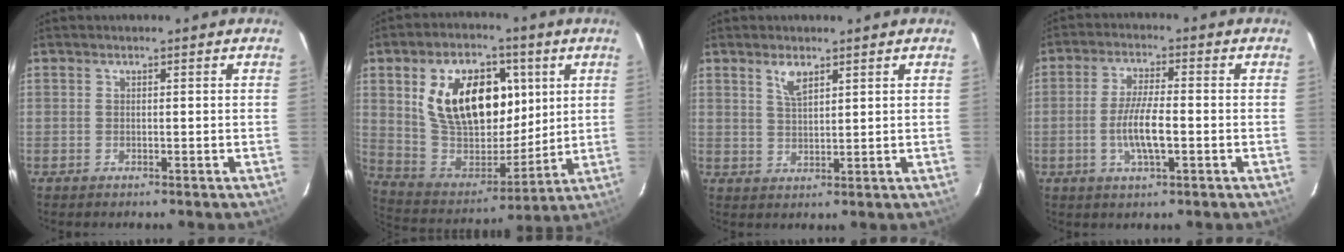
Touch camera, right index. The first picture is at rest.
{"total": 21.8, "force": [6.7, 13.3, 15.9], "torque": [-0.300, 0.018, 0.135]}
{"total": 3.5, "force": [2.2, 1.3, 2.4], "torque": [-0.044, 0.001, 0.044]}
{"total": 7.4, "force": [-1.9, 1.7, 7.0], "torque": [-0.137, -0.003, -0.036]}